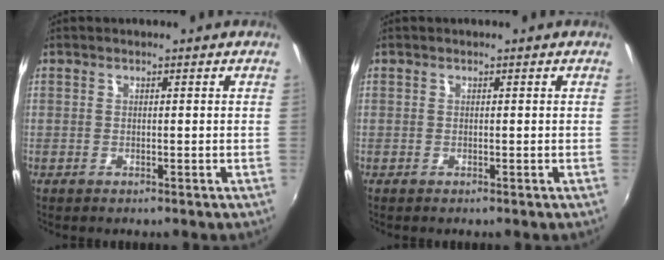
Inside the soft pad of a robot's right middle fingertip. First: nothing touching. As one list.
[{"total": 0.0}]